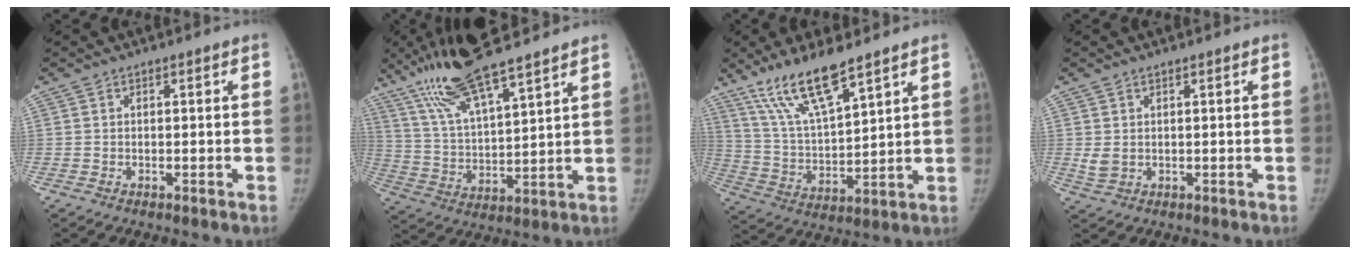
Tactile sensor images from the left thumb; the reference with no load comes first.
{"total": 17.0, "force": [12.8, 2.8, 10.8], "torque": [-0.192, -0.046, 0.244]}
{"total": 13.6, "force": [9.8, 2.9, 9.0], "torque": [-0.164, -0.049, 0.200]}
{"total": 2.6, "force": [0.8, 1.6, 1.9], "torque": [-0.039, -0.004, 0.025]}